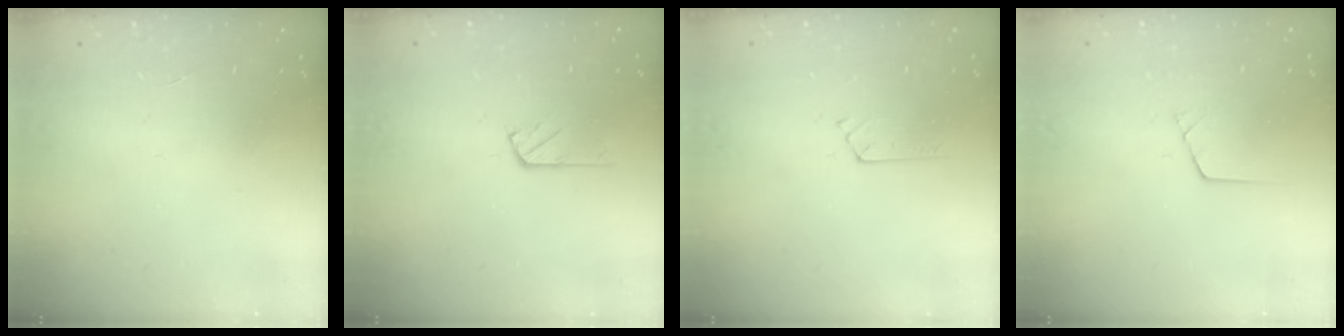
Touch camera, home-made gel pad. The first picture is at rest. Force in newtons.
{"total": 2.9, "press": 2.9, "slide": 0.5}
{"total": 2.5, "press": 2.5, "slide": 0.3}
{"total": 0.5, "press": 0.5, "slide": 0.2}